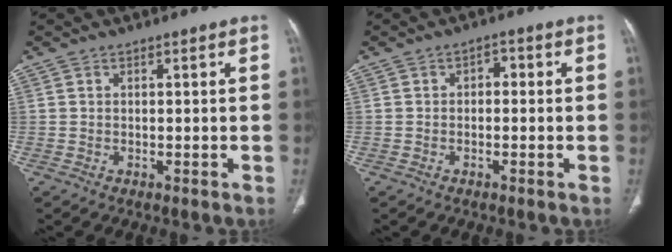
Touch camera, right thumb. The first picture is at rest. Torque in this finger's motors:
{"motor_torque": [-0.13, 0.43, 0.21, -0.26, -0.05]}